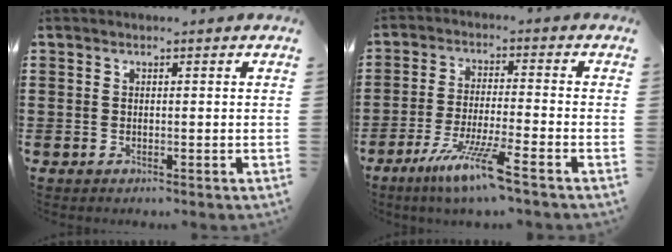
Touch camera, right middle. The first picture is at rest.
{"total": 8.3, "force": [-6.0, -0.1, 5.7], "torque": [-0.116, -0.014, -0.114]}